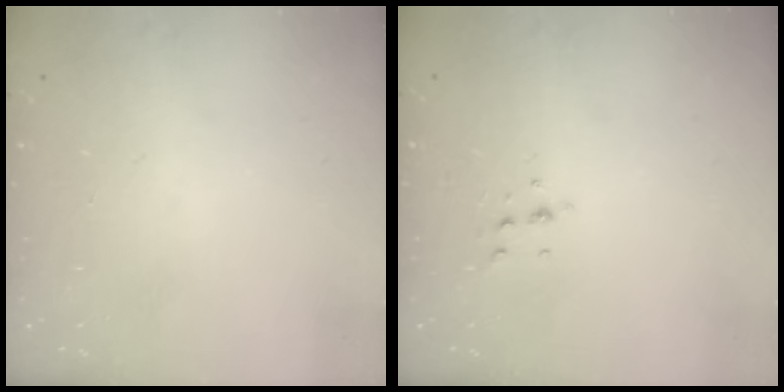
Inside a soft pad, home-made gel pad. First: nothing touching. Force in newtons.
{"total": 4.5, "press": 4.3, "slide": 1.3}